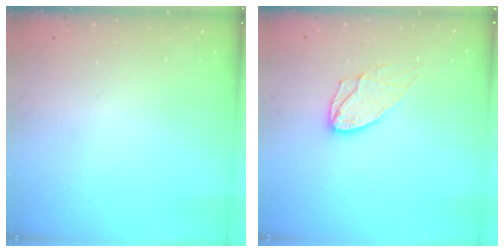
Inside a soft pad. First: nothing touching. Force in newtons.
{"total": 9.0, "press": 9.0, "slide": 0.7}